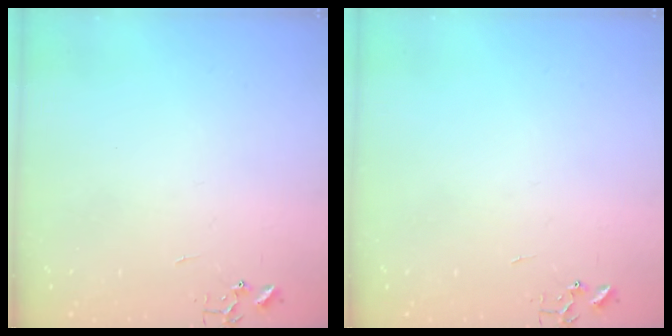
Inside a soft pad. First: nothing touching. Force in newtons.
{"total": 0.0}